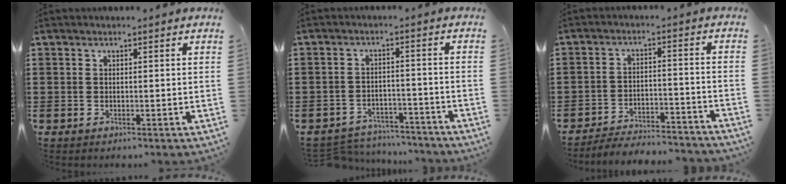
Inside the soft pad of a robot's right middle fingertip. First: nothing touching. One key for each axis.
{"total": 3.8, "fx": -3.8, "fy": 0.1, "fz": -0.1, "tx": 0.003, "ty": 0.008, "tz": -0.081}
{"total": 4.0, "fx": -4.0, "fy": -0.2, "fz": 0.6, "tx": -0.014, "ty": 0.000, "tz": -0.084}